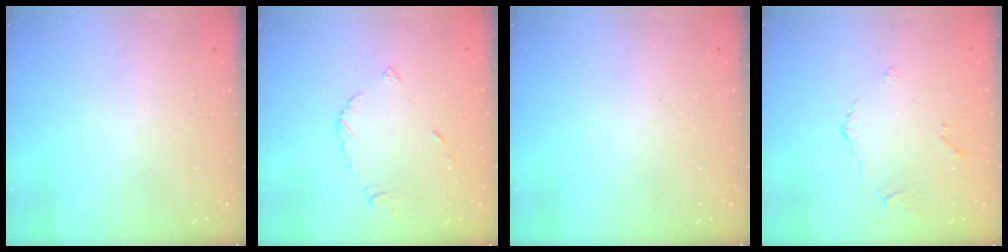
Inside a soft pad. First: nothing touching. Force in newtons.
{"total": 4.5, "press": 4.4, "slide": 0.4}
{"total": 0.0}
{"total": 2.6, "press": 2.6, "slide": 0.6}